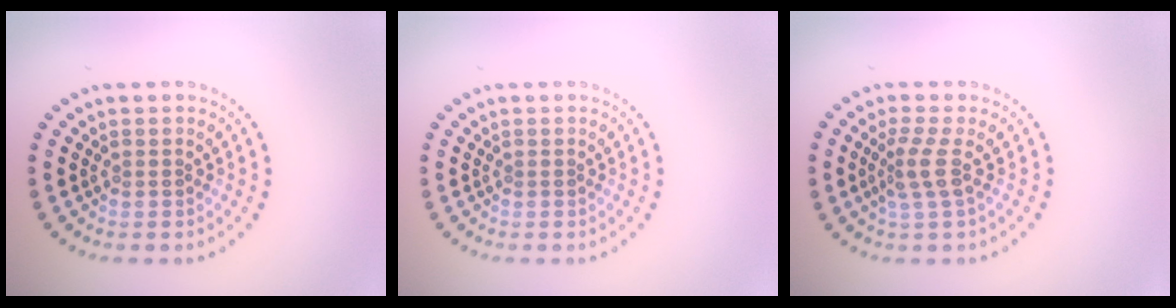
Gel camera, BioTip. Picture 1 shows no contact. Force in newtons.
{"total": 0.0}
{"total": 2.4, "press": 1.7, "slide": 1.7}